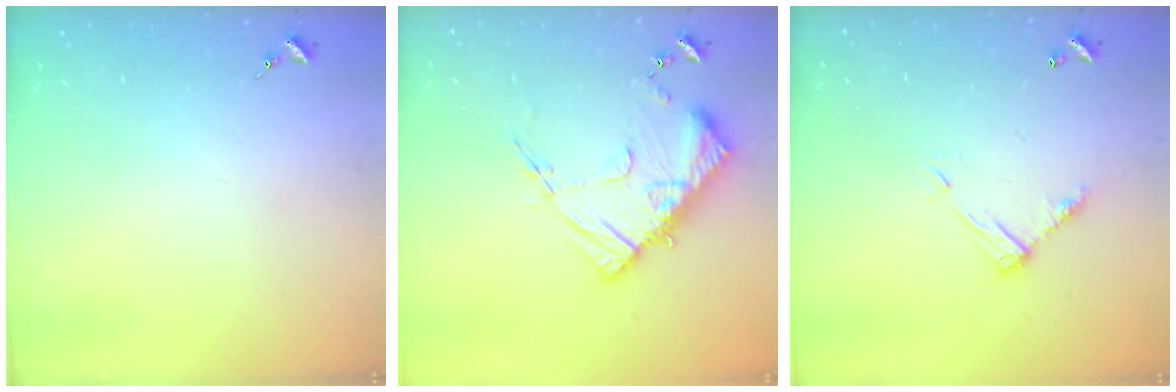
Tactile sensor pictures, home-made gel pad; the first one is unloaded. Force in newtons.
{"total": 14.8, "press": 14.7, "slide": 1.4}
{"total": 9.2, "press": 9.2, "slide": 0.1}